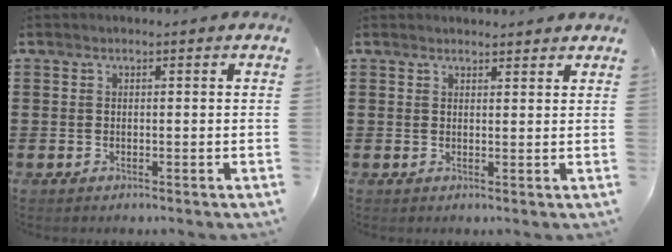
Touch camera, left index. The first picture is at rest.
{"total": 1.6, "force": [1.6, 0.4, 0.0], "torque": [-0.004, 0.002, 0.032]}